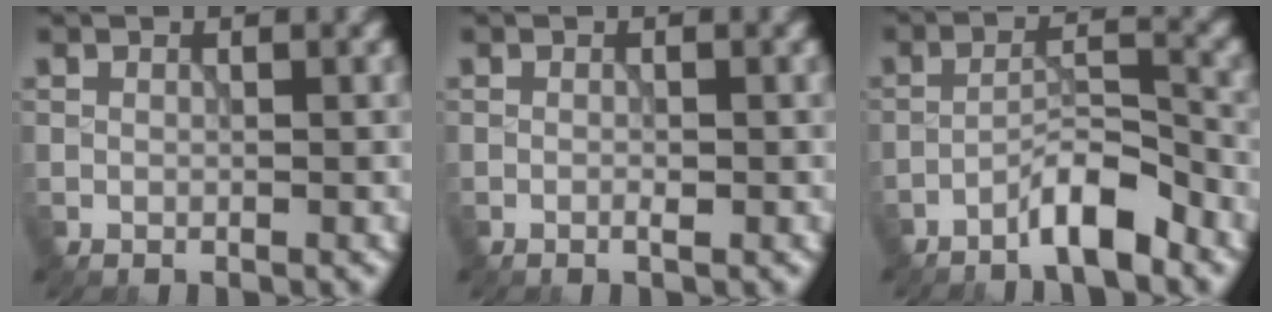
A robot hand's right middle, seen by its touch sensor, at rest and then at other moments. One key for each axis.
{"total": 0.6, "fx": -0.2, "fy": 0.1, "fz": 0.5, "tx": -0.009, "ty": -0.002, "tz": -0.004}
{"total": 4.2, "fx": -3.2, "fy": 0.6, "fz": 2.7, "tx": -0.045, "ty": 0.013, "tz": -0.062}